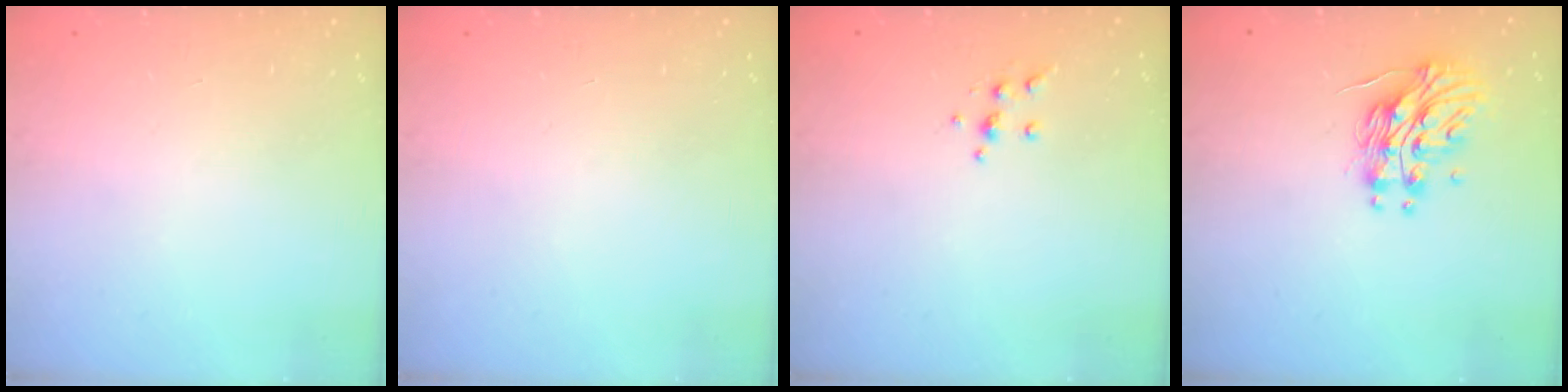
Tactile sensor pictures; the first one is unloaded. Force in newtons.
{"total": 0.0}
{"total": 4.3, "press": 4.2, "slide": 1.1}
{"total": 14.0, "press": 13.9, "slide": 0.8}